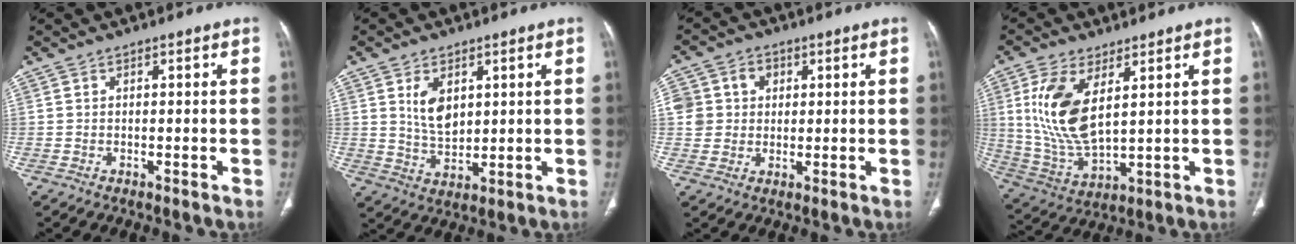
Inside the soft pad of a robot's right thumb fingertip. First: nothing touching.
{"total": 6.9, "force": [2.4, 4.4, 4.8], "torque": [-0.068, -0.017, 0.053]}
{"total": 8.1, "force": [1.7, 7.5, 2.6], "torque": [-0.027, 0.012, 0.033]}
{"total": 14.3, "force": [4.4, 6.8, 11.7], "torque": [-0.242, -0.021, 0.102]}